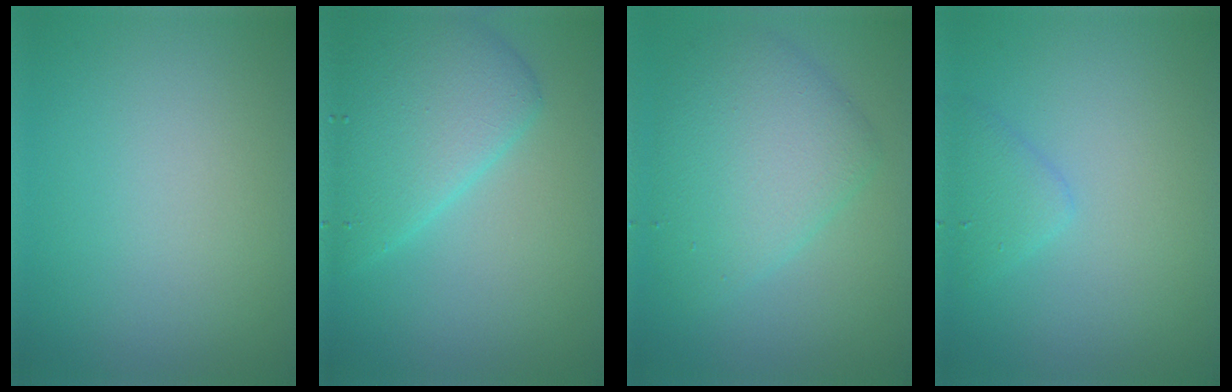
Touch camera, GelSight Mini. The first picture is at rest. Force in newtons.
{"total": 6.0, "press": 6.0, "slide": 0.2}
{"total": 5.8, "press": 5.8, "slide": 0.3}
{"total": 1.7, "press": 1.7, "slide": 0.1}